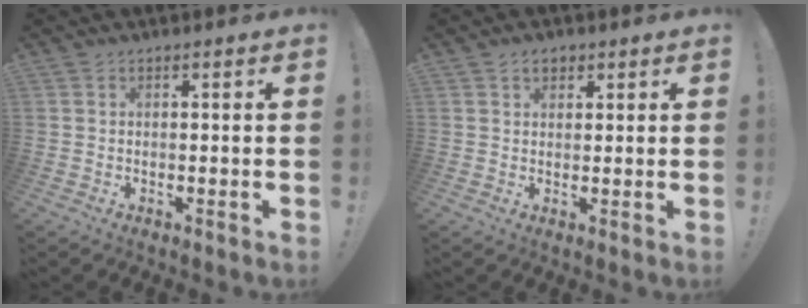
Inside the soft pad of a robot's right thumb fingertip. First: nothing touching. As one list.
[{"total": 2.9, "force": [1.5, 2.0, 1.4], "torque": [-0.016, -0.002, 0.026]}]